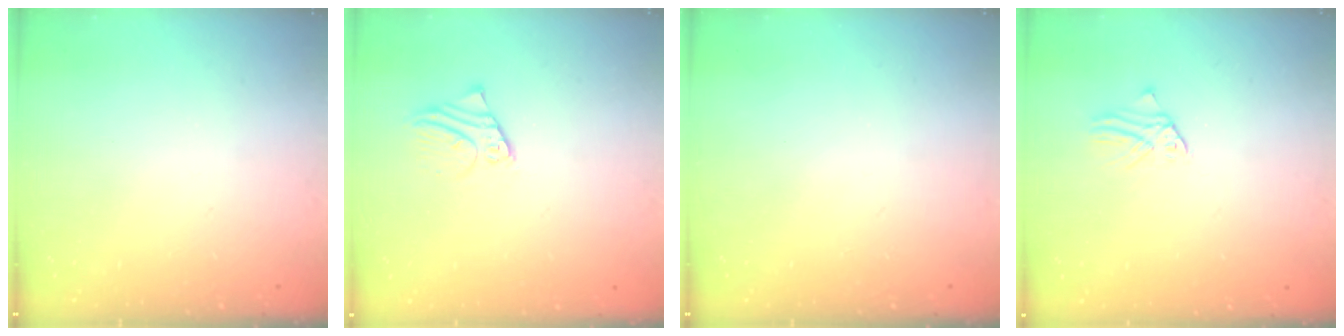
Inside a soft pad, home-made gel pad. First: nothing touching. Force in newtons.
{"total": 2.4, "press": 2.4, "slide": 0.0}
{"total": 0.0}
{"total": 1.1, "press": 1.1, "slide": 0.0}